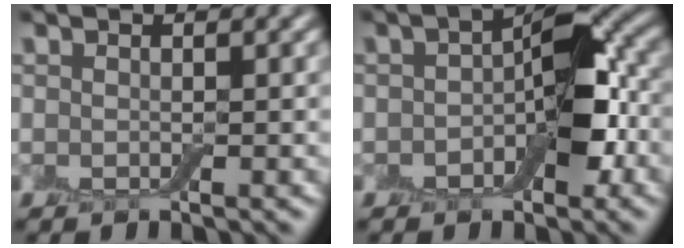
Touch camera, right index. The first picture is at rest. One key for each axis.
{"total": 5.9, "fx": -1.0, "fy": 3.2, "fz": 4.8, "tx": -0.067, "ty": 0.011, "tz": -0.024}